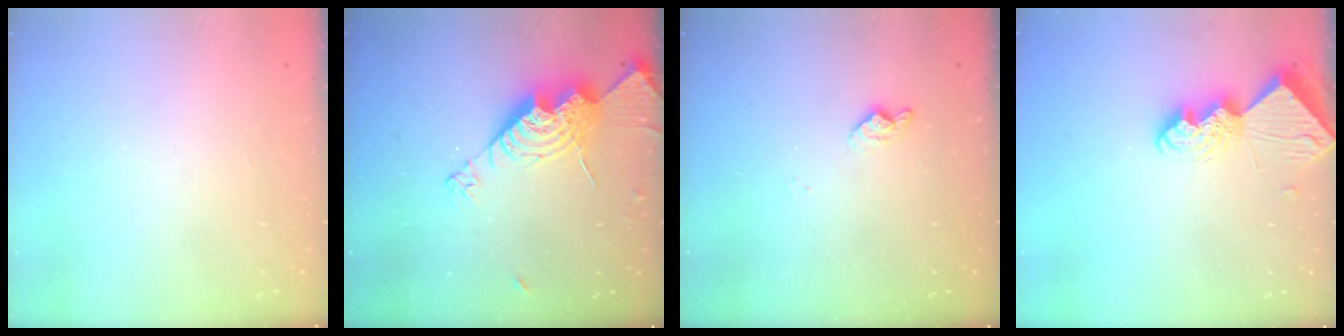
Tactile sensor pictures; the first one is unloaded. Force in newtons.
{"total": 15.6, "press": 15.6, "slide": 1.5}
{"total": 8.6, "press": 8.5, "slide": 0.8}
{"total": 10.3, "press": 10.3, "slide": 0.9}